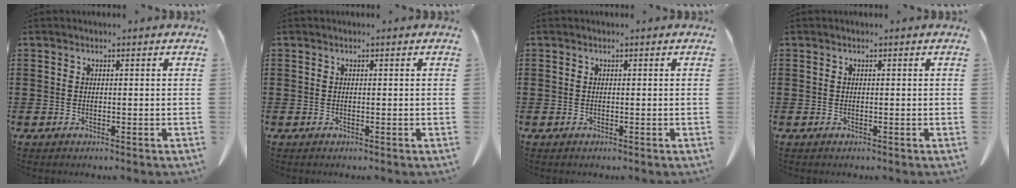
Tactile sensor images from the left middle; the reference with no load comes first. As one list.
[{"total": 0.0}, {"total": 0.0}, {"total": 0.0}]